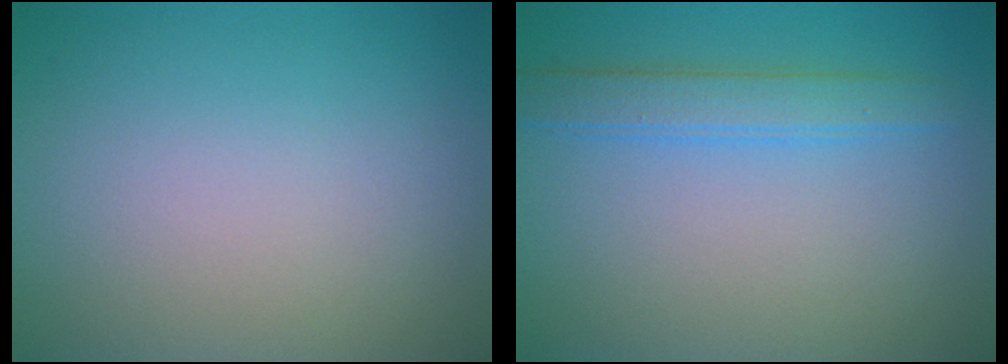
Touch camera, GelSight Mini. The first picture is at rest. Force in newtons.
{"total": 2.7, "press": 2.7, "slide": 0.1}